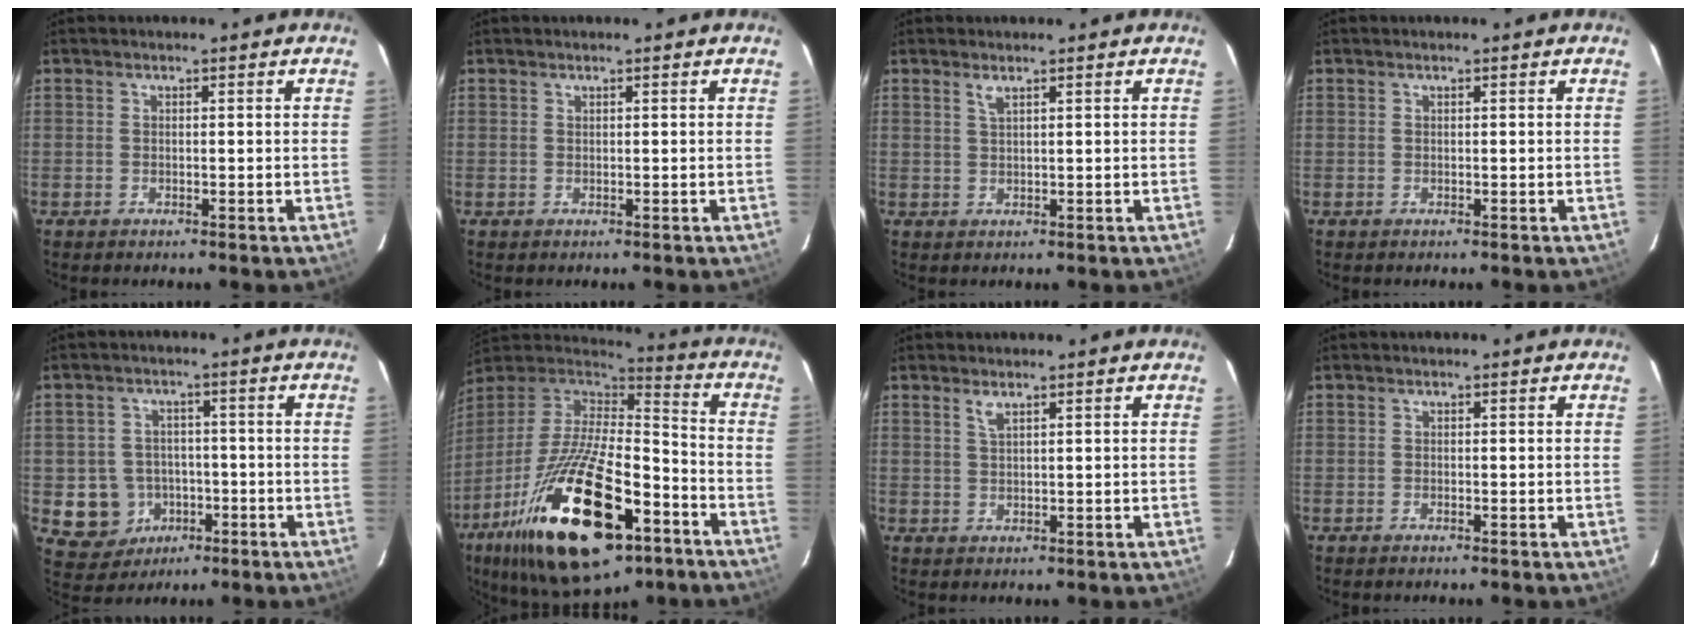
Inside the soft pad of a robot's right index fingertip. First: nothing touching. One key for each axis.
{"total": 0.0}
{"total": 1.3, "fx": 0.9, "fy": 0.1, "fz": 1.0, "tx": -0.019, "ty": 0.001, "tz": 0.017}
{"total": 0.0}
{"total": 9.0, "fx": -2.7, "fy": 8.3, "fz": 1.9, "tx": -0.072, "ty": 0.020, "tz": -0.024}
{"total": 31.5, "fx": -16.0, "fy": 12.4, "fz": 24.2, "tx": -0.459, "ty": -0.041, "tz": -0.262}
{"total": 1.6, "fx": 1.1, "fy": 0.3, "fz": 1.1, "tx": -0.022, "ty": 0.002, "tz": 0.020}
{"total": 0.0}